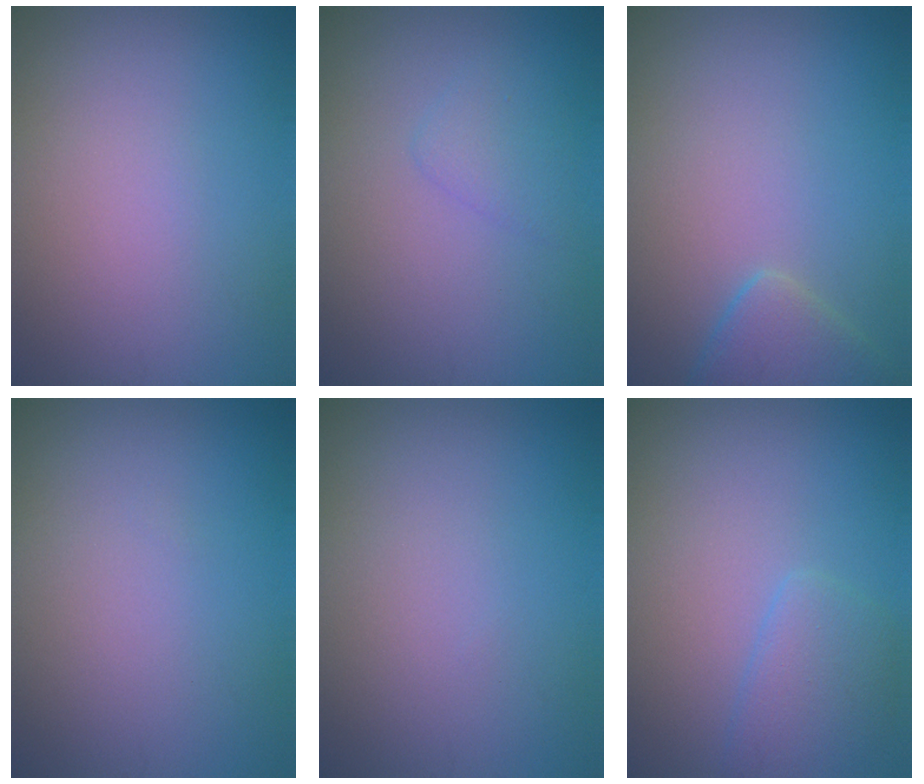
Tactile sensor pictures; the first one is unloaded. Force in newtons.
{"total": 1.6, "press": 1.6, "slide": 0.1}
{"total": 3.2, "press": 3.2, "slide": 0.2}
{"total": 0.0}
{"total": 0.0}
{"total": 2.6, "press": 2.6, "slide": 0.2}